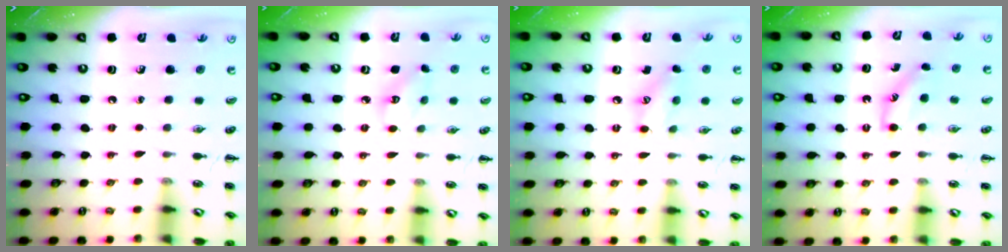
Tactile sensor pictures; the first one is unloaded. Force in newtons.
{"total": 3.2, "press": 3.1, "slide": 0.8}
{"total": 7.2, "press": 7.2, "slide": 0.7}
{"total": 4.5, "press": 4.3, "slide": 1.5}